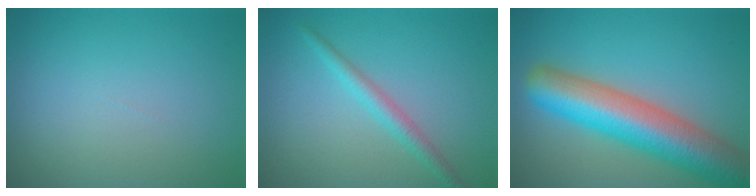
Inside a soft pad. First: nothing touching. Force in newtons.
{"total": 2.2, "press": 2.2, "slide": 0.0}
{"total": 10.4, "press": 10.4, "slide": 0.6}